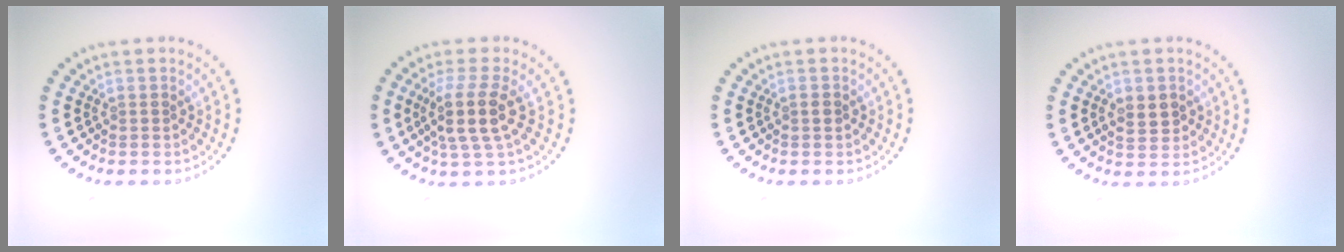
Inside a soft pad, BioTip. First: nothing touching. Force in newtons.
{"total": 3.8, "press": 3.1, "slide": 2.2}
{"total": 0.7, "press": 0.7, "slide": 0.1}
{"total": 2.2, "press": 2.2, "slide": 0.1}